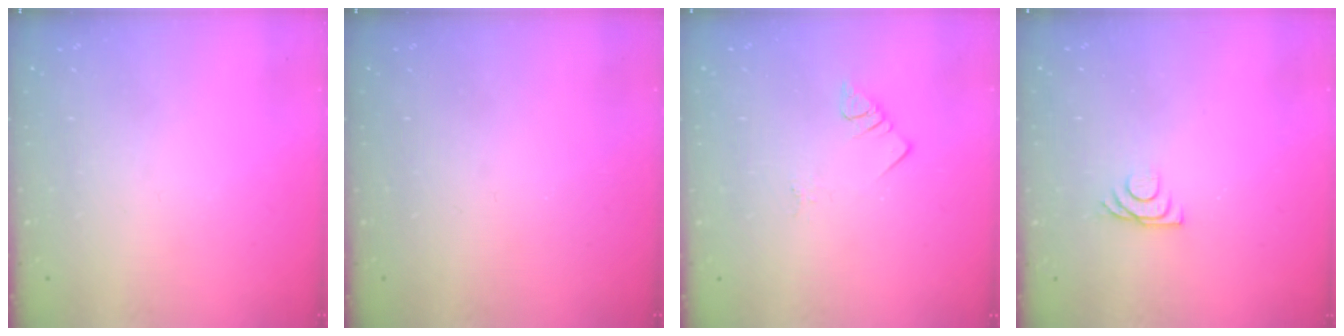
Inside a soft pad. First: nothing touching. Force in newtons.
{"total": 0.0}
{"total": 2.8, "press": 2.8, "slide": 0.4}
{"total": 5.3, "press": 5.3, "slide": 0.6}